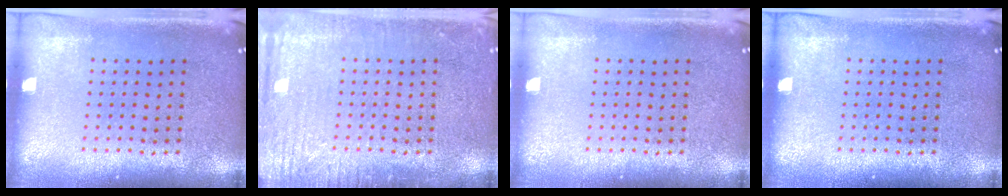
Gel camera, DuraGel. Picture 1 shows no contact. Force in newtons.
{"total": 3.0, "press": 3.0, "slide": 0.3}
{"total": 0.0}
{"total": 0.0}